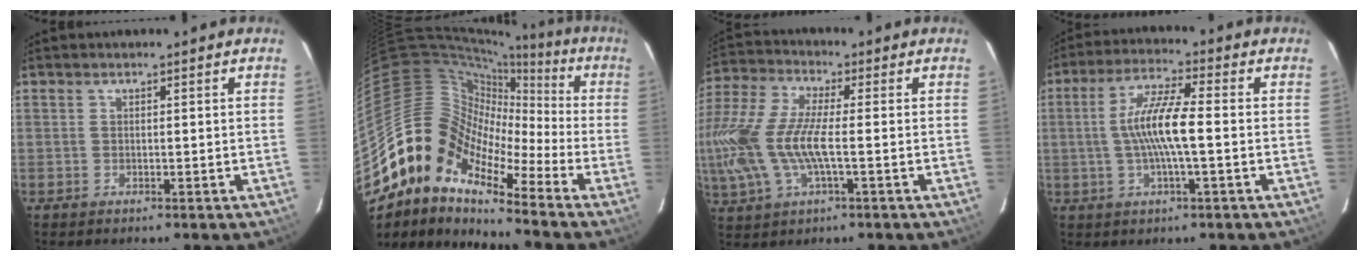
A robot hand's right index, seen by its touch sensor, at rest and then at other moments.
{"total": 11.9, "force": [-6.4, 7.7, 6.5], "torque": [-0.091, 0.014, -0.151]}
{"total": 17.5, "force": [-2.3, 6.2, 16.2], "torque": [-0.349, -0.005, -0.048]}
{"total": 9.4, "force": [-0.8, 1.1, 9.3], "torque": [-0.183, 0.006, -0.016]}